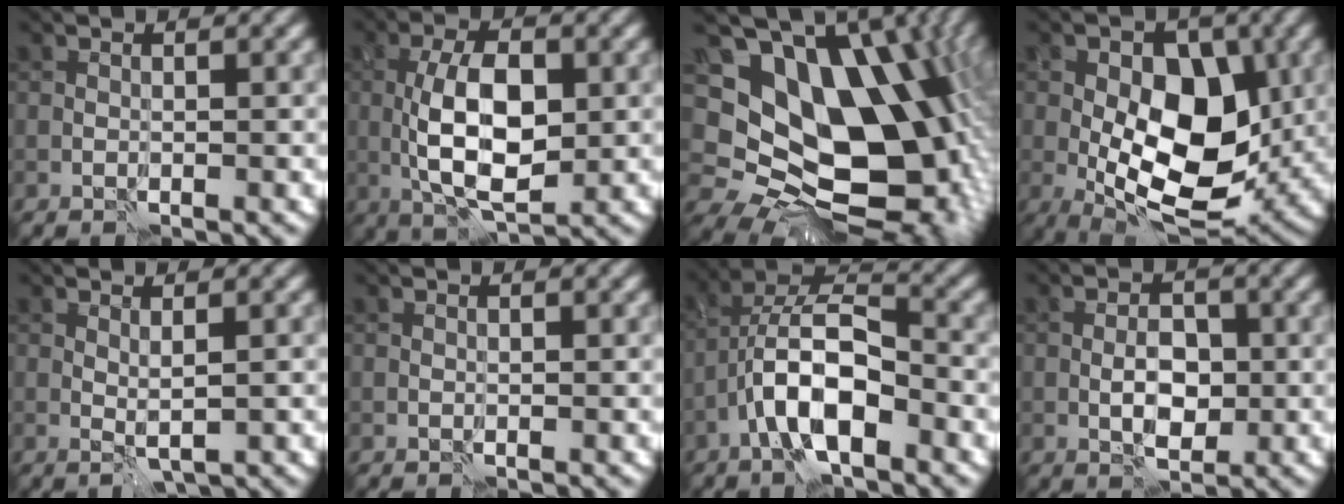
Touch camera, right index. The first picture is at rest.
{"total": 7.8, "force": [0.2, 3.8, 6.9], "torque": [-0.133, 0.000, 0.004]}
{"total": 16.9, "force": [3.0, 12.1, 11.3], "torque": [-0.180, -0.005, 0.084]}
{"total": 11.8, "force": [-0.5, 6.8, 9.6], "torque": [-0.143, 0.008, -0.017]}
{"total": 1.1, "force": [0.4, 0.0, 1.0], "torque": [-0.019, -0.003, 0.008]}
{"total": 0.0}
{"total": 7.5, "force": [-3.1, 2.9, 6.1], "torque": [-0.103, 0.019, -0.062]}
{"total": 3.2, "force": [-0.5, 1.9, 2.5], "torque": [-0.039, 0.003, -0.010]}